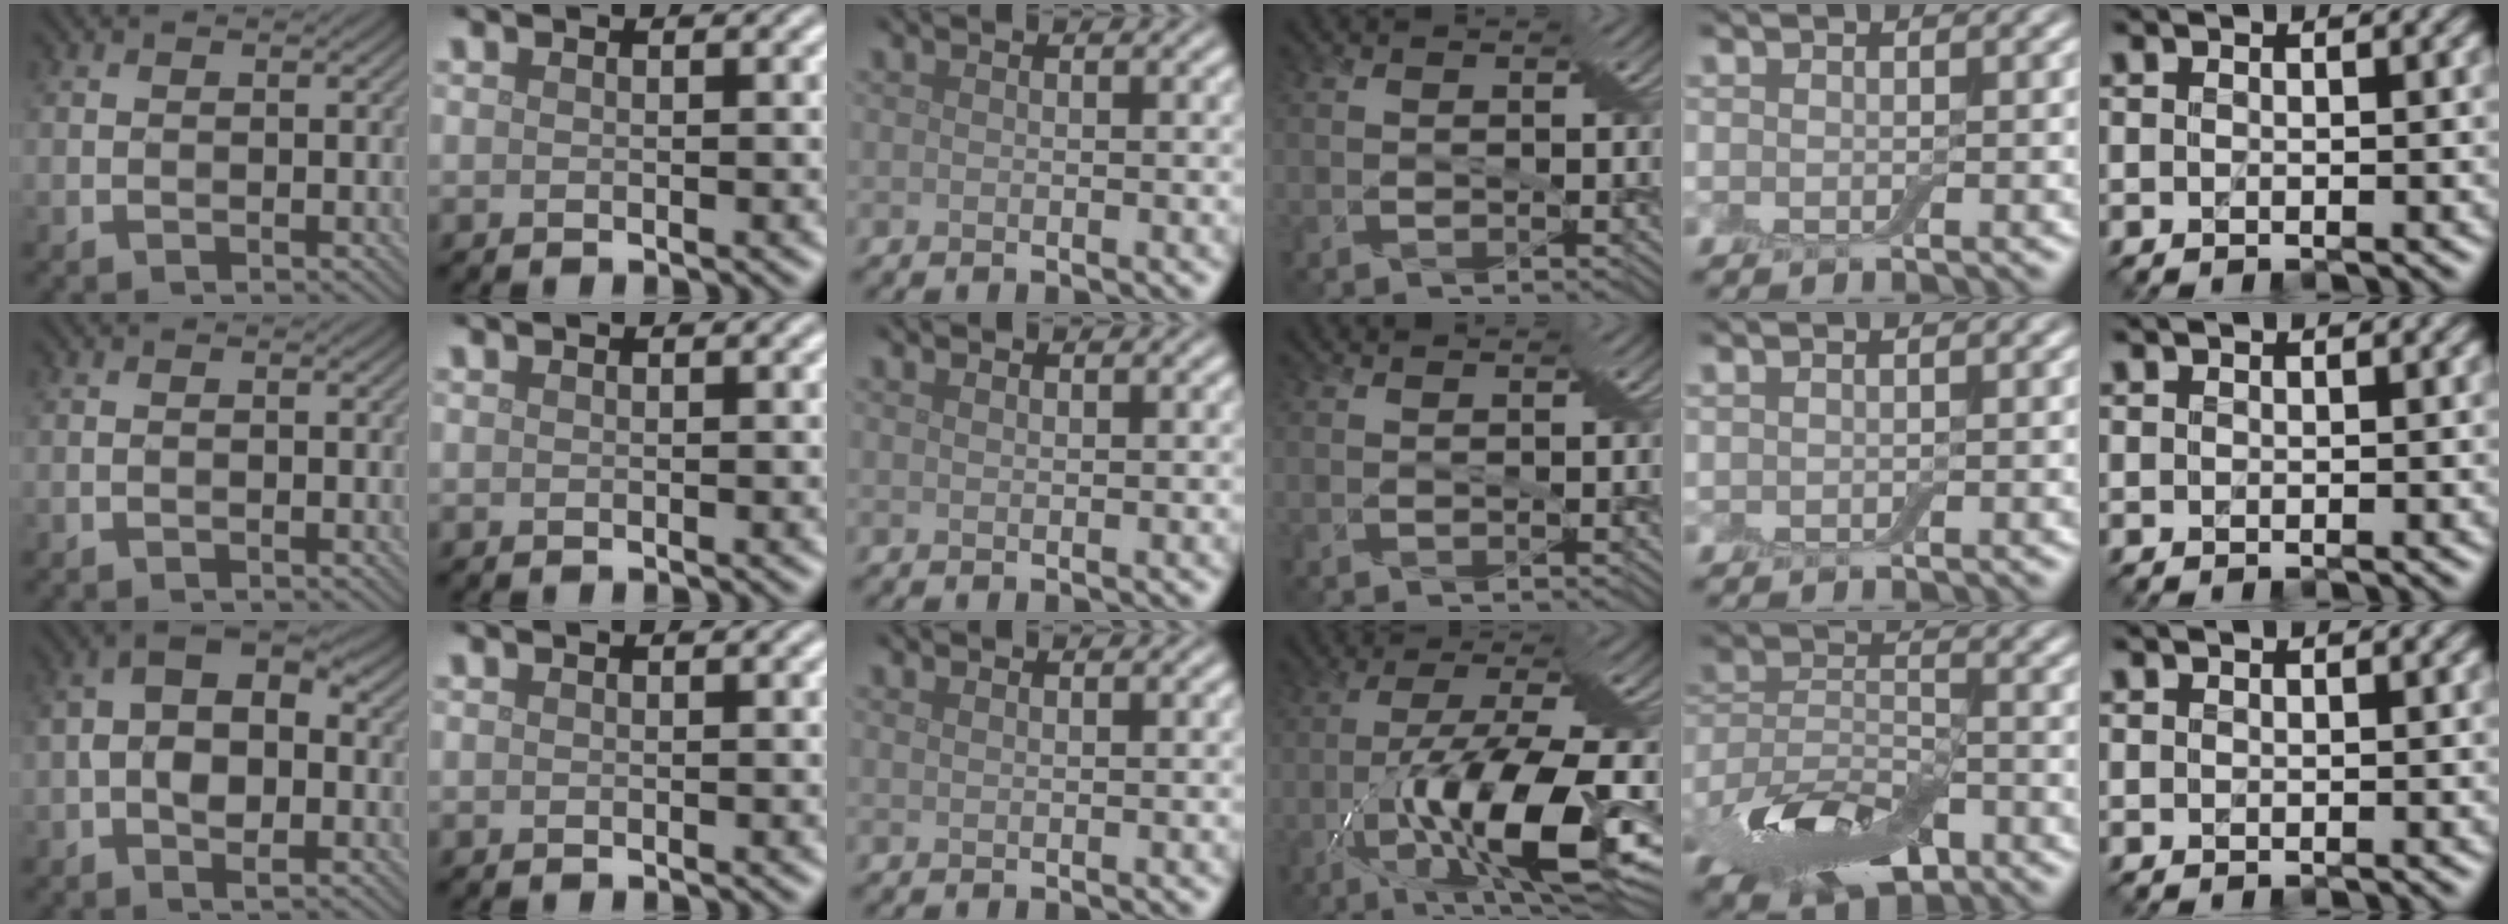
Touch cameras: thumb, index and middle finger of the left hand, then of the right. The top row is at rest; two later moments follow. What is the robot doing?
{"motion": "cut", "object": "aluminum foil"}